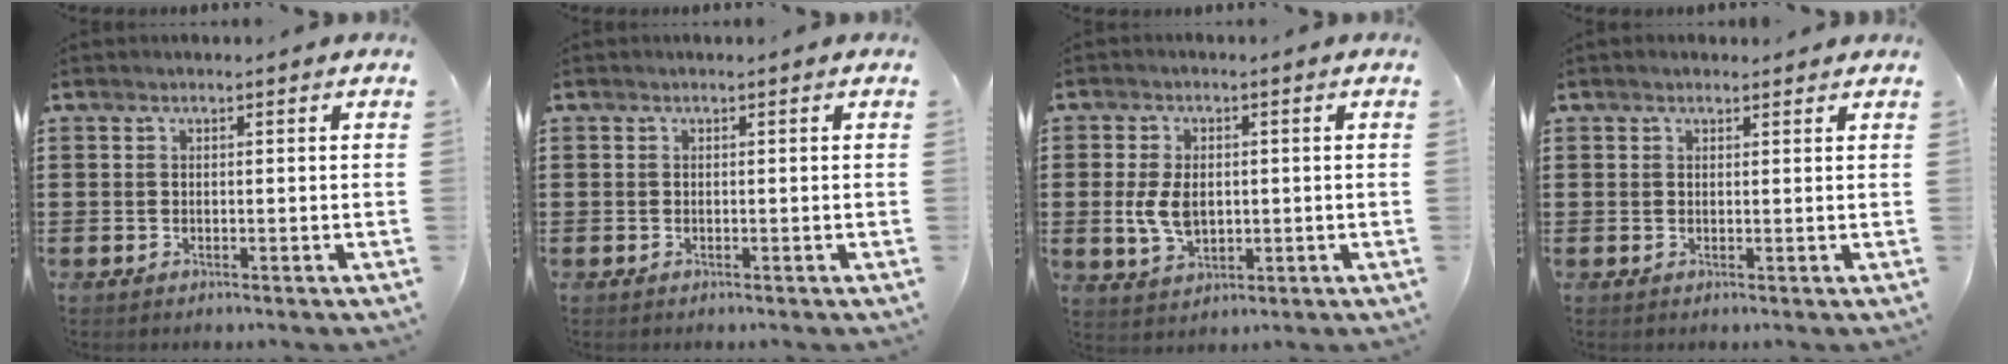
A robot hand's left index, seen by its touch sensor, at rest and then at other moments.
{"total": 0.0}
{"total": 6.0, "force": [0.0, 3.9, 4.6], "torque": [-0.104, 0.000, -0.006]}
{"total": 0.9, "force": [0.9, 0.3, 0.2], "torque": [-0.005, 0.003, 0.017]}